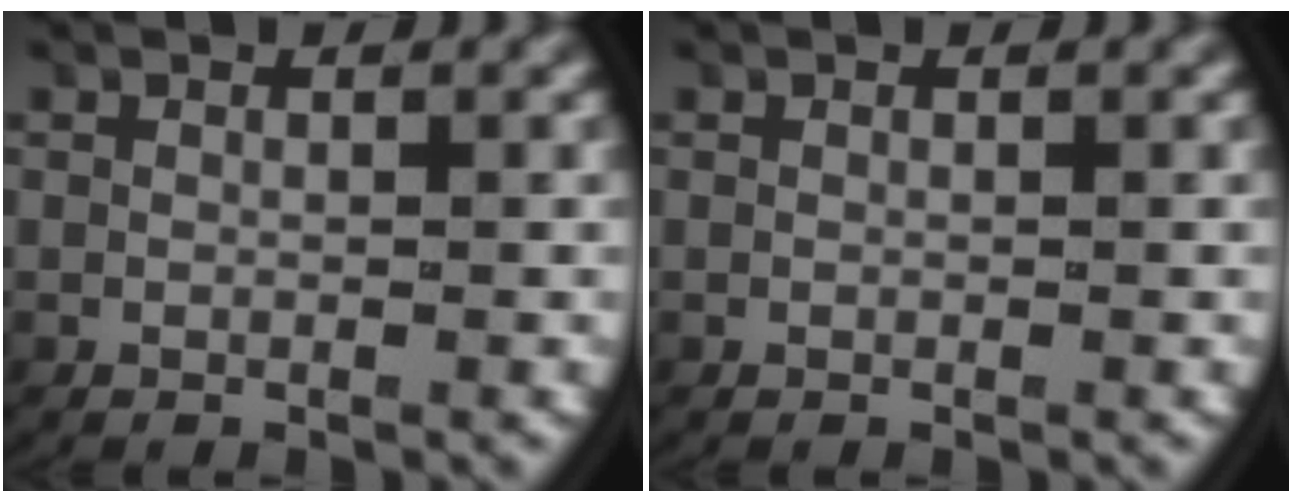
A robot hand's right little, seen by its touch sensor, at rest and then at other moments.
{"total": 0.0}